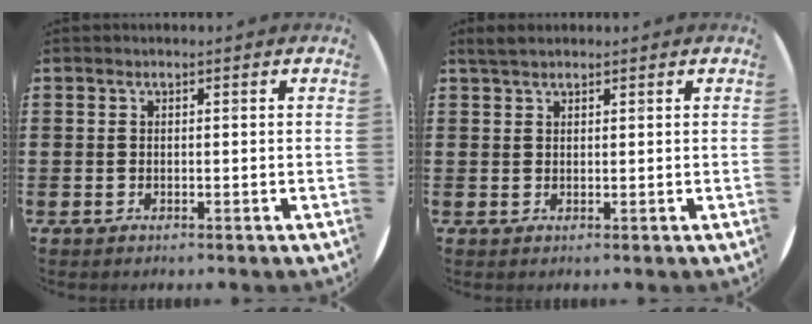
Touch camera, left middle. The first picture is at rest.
{"total": 1.8, "force": [1.6, 0.5, 0.6], "torque": [-0.015, 0.005, 0.030]}